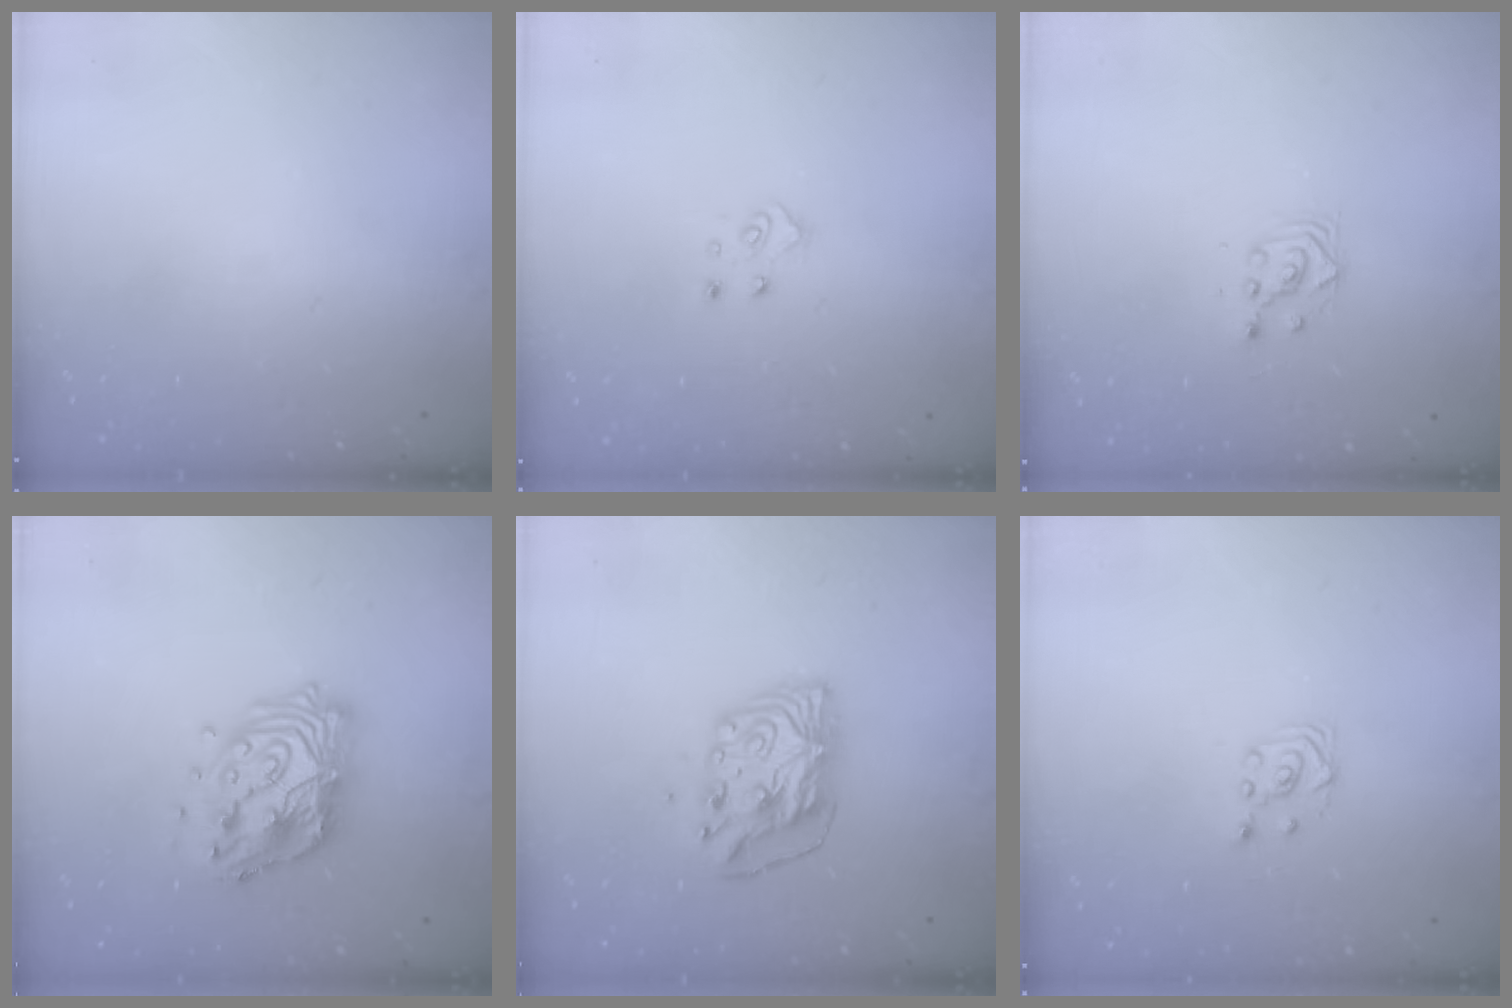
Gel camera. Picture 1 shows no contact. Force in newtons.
{"total": 4.3, "press": 4.2, "slide": 0.4}
{"total": 2.8, "press": 2.8, "slide": 0.2}
{"total": 15.9, "press": 15.9, "slide": 1.1}
{"total": 9.3, "press": 9.3, "slide": 0.8}
{"total": 2.7, "press": 2.4, "slide": 1.3}